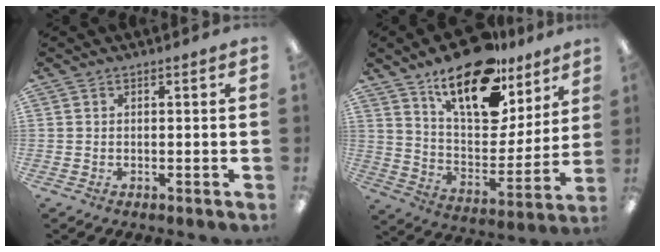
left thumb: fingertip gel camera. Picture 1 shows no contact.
{"total": 20.6, "force": [14.2, 9.3, 11.7], "torque": [-0.191, -0.089, 0.249]}